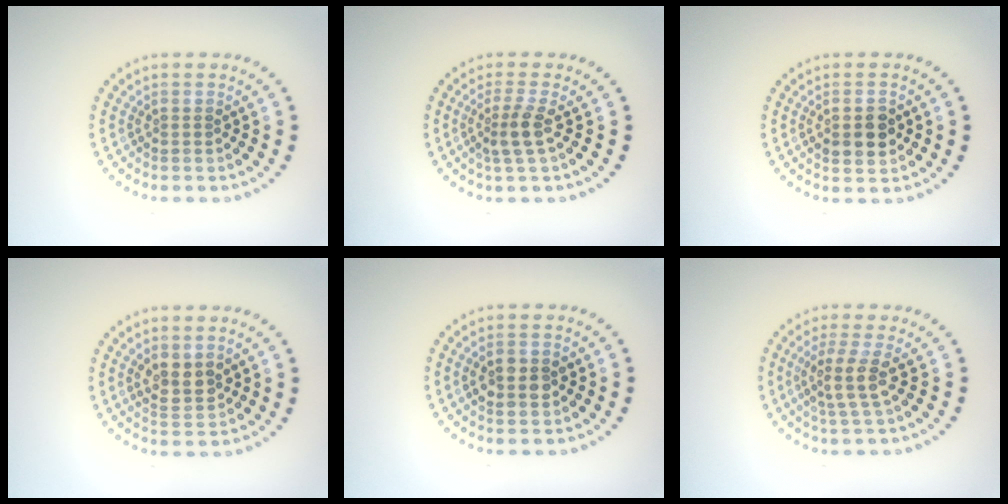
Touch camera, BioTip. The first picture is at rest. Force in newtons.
{"total": 2.2, "press": 1.8, "slide": 1.4}
{"total": 2.9, "press": 2.9, "slide": 0.2}
{"total": 2.4, "press": 2.3, "slide": 0.9}
{"total": 2.9, "press": 2.9, "slide": 0.1}
{"total": 2.9, "press": 2.4, "slide": 1.7}